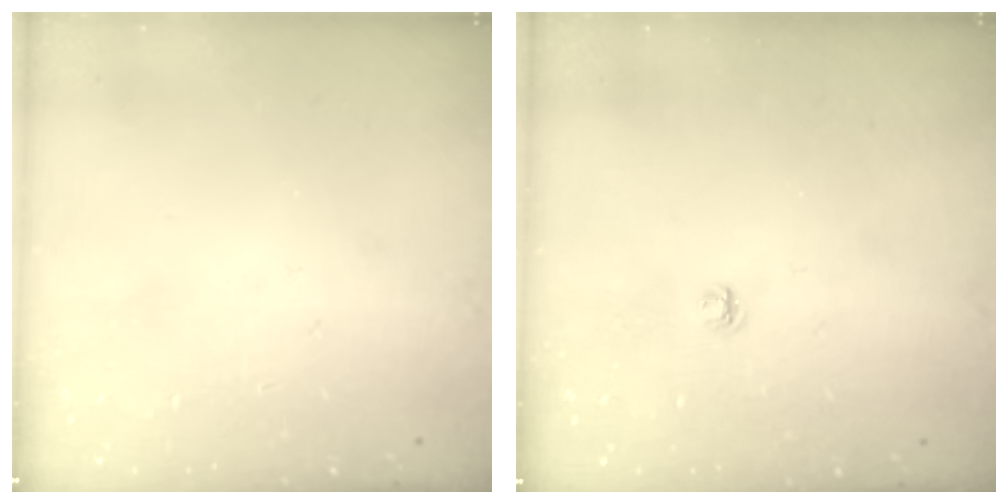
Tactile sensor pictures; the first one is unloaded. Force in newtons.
{"total": 4.1, "press": 4.1, "slide": 0.5}